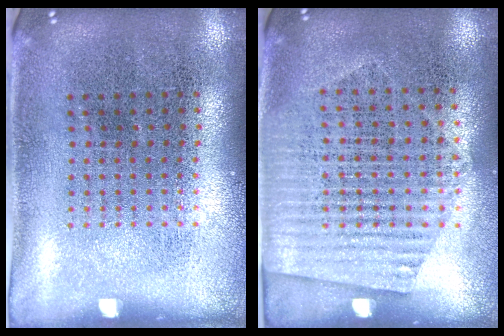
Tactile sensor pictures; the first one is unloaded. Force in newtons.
{"total": 1.5, "press": 1.2, "slide": 0.9}